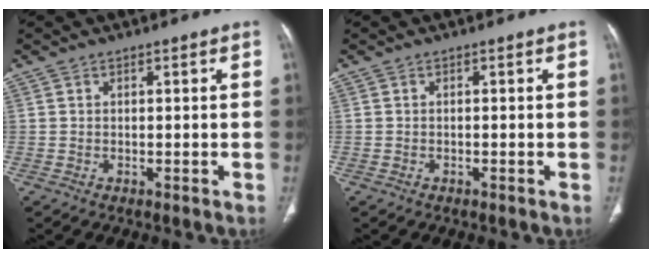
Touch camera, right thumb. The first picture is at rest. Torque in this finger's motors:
{"motor_torque": [-0.18, -0.02, -0.02, 0.17, 0.01]}